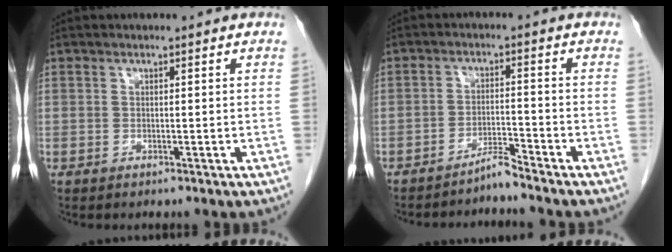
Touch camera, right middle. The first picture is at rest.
{"total": 3.1, "force": [-2.9, -0.6, 0.7], "torque": [-0.007, -0.012, -0.054]}